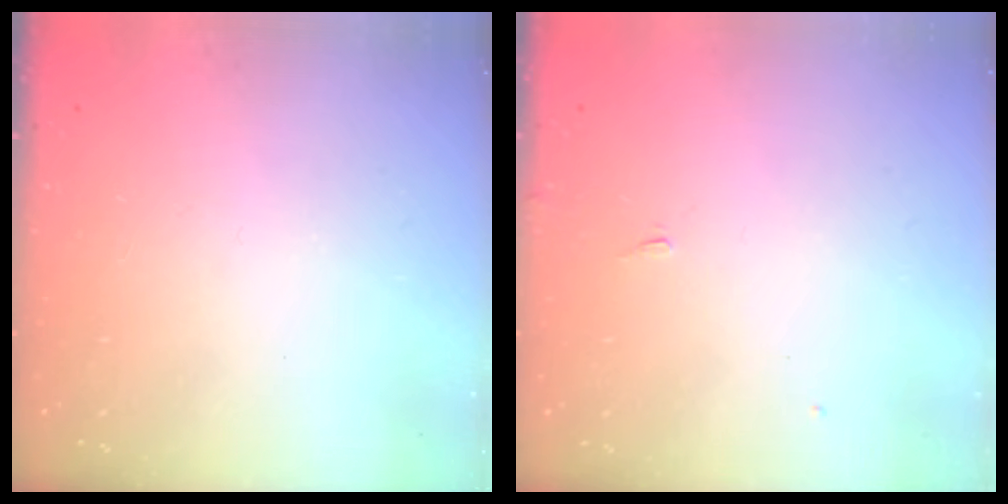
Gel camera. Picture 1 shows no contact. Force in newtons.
{"total": 1.4, "press": 1.3, "slide": 0.4}